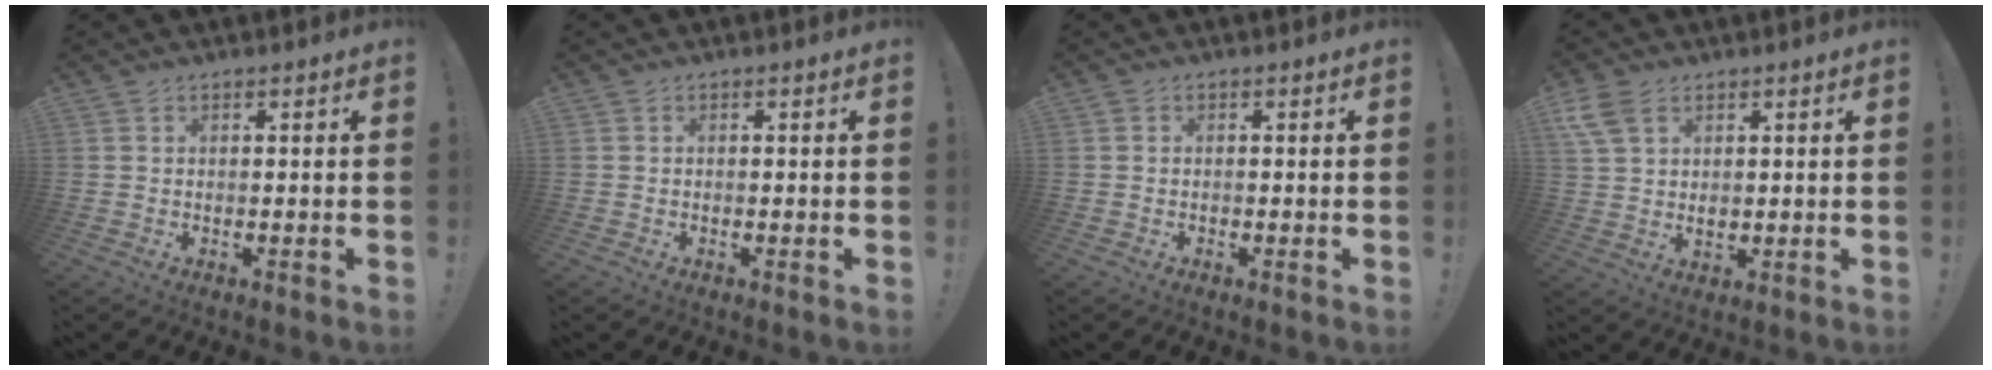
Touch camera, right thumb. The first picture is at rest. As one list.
[{"total": 0.0}, {"total": 0.7, "force": [-0.5, 0.6, 0.1], "torque": [-0.005, 0.004, -0.008]}, {"total": 7.0, "force": [3.6, 4.3, 4.3], "torque": [-0.099, -0.009, 0.069]}]